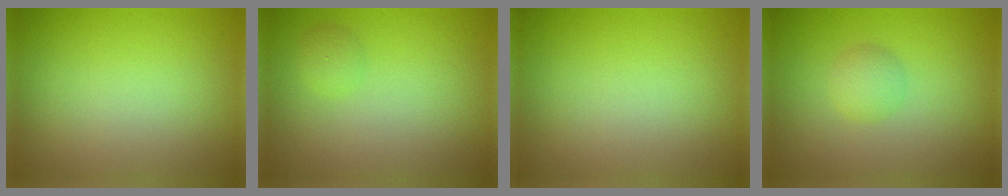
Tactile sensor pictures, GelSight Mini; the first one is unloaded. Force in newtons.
{"total": 0.8, "press": 0.8, "slide": 0.0}
{"total": 0.0}
{"total": 1.7, "press": 1.7, "slide": 0.1}